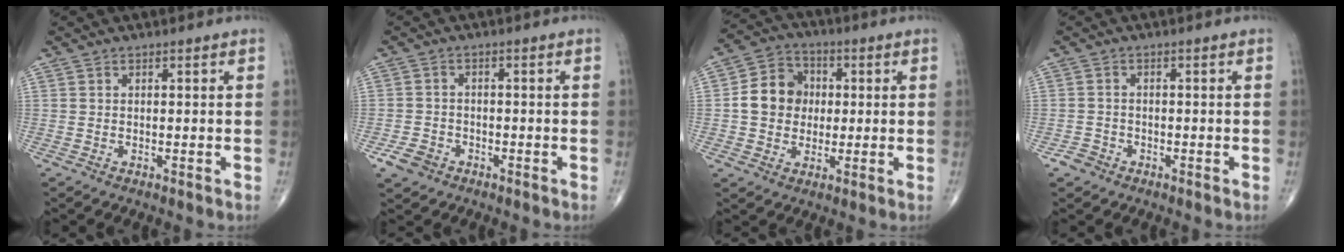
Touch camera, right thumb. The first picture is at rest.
{"total": 3.9, "force": [-2.3, 2.9, 1.3], "torque": [-0.020, 0.013, -0.038]}
{"total": 10.1, "force": [0.3, 8.7, 5.1], "torque": [-0.062, 0.018, -0.003]}
{"total": 2.1, "force": [-1.4, 1.6, 0.3], "torque": [-0.001, 0.011, -0.027]}